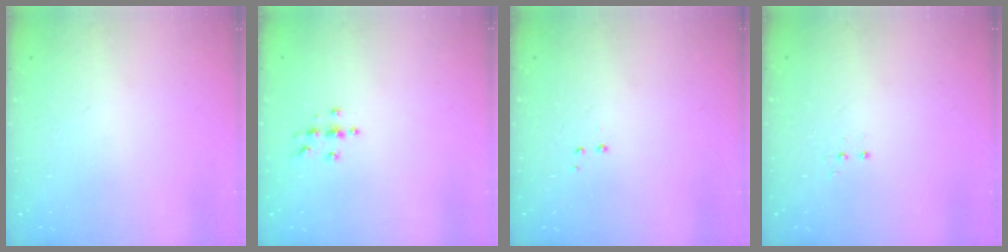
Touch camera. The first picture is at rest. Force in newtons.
{"total": 3.9, "press": 3.8, "slide": 0.4}
{"total": 2.9, "press": 2.8, "slide": 0.7}
{"total": 3.1, "press": 3.0, "slide": 0.8}